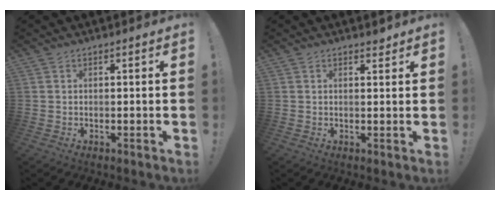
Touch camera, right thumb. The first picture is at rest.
{"total": 1.6, "force": [1.5, 0.3, 0.5], "torque": [0.007, -0.012, 0.024]}